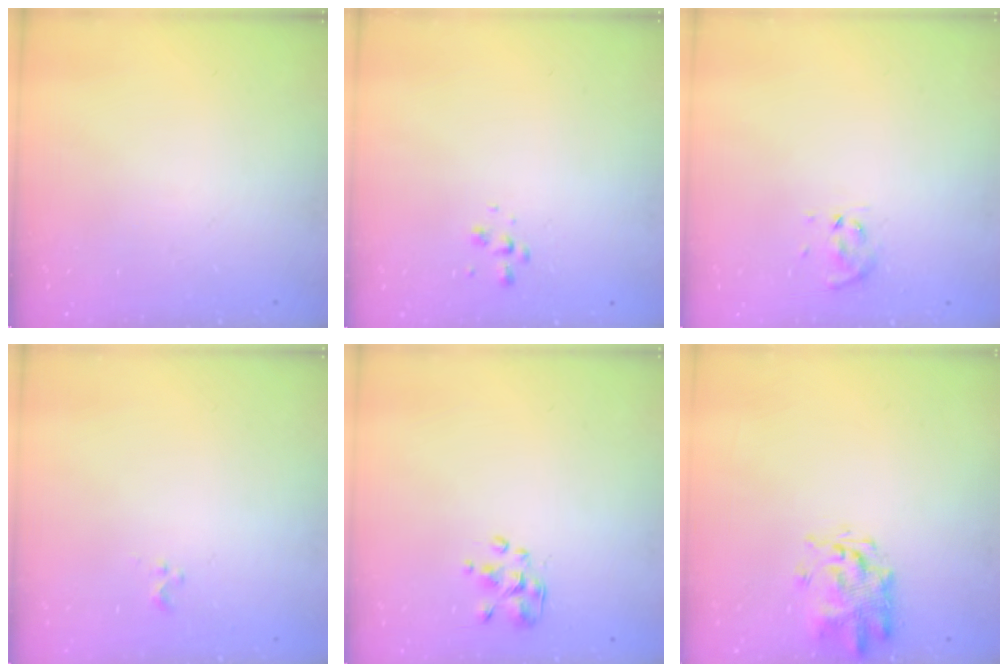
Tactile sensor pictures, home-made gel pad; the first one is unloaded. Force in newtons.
{"total": 0.5, "press": 0.5, "slide": 0.0}
{"total": 5.0, "press": 4.8, "slide": 1.2}
{"total": 0.0}
{"total": 2.3, "press": 2.1, "slide": 0.8}
{"total": 3.8, "press": 3.5, "slide": 1.4}